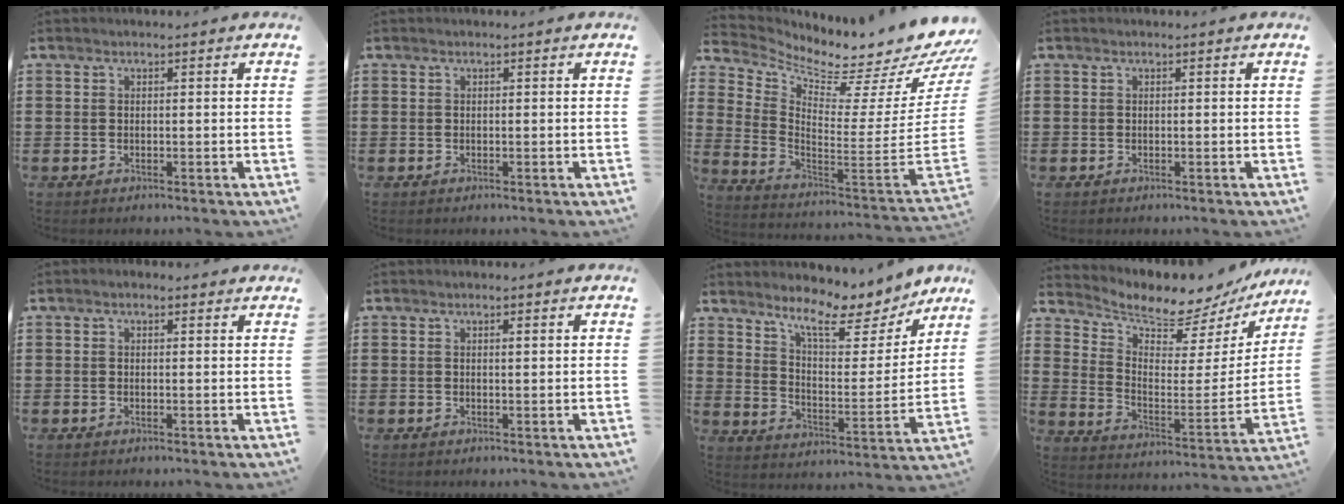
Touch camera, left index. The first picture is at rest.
{"total": 0.0}
{"total": 4.0, "force": [3.6, 0.3, 1.6], "torque": [-0.036, -0.072, 0.048]}
{"total": 0.0}
{"total": 0.7, "force": [0.1, 0.5, 0.4], "torque": [-0.009, 0.005, 0.002]}
{"total": 0.7, "force": [0.2, 0.1, 0.7], "torque": [-0.013, 0.001, 0.004]}
{"total": 9.6, "force": [8.1, 1.7, 4.8], "torque": [-0.099, -0.051, 0.137]}
{"total": 6.3, "force": [6.0, 1.5, 1.2], "torque": [-0.046, -0.060, 0.096]}